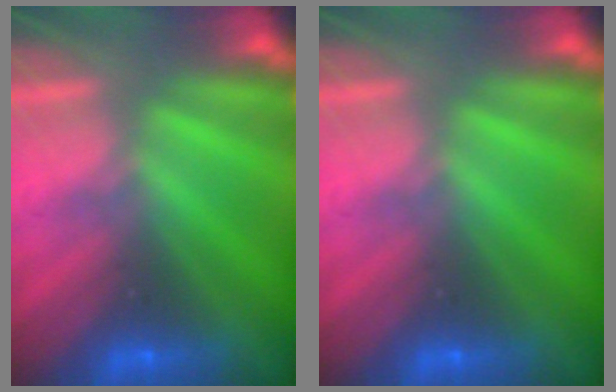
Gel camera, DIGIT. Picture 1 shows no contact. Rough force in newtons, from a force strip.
{"total": 0.0}